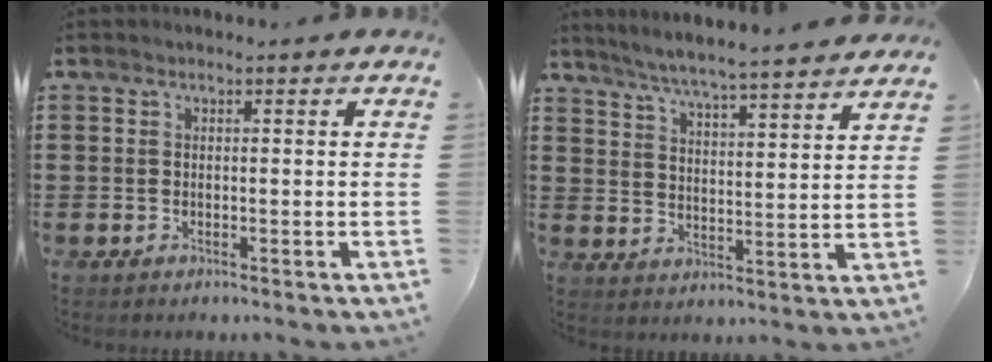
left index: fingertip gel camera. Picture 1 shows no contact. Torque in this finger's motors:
{"motor_torque": [1.57, -0.57, 0.31, 0.12]}